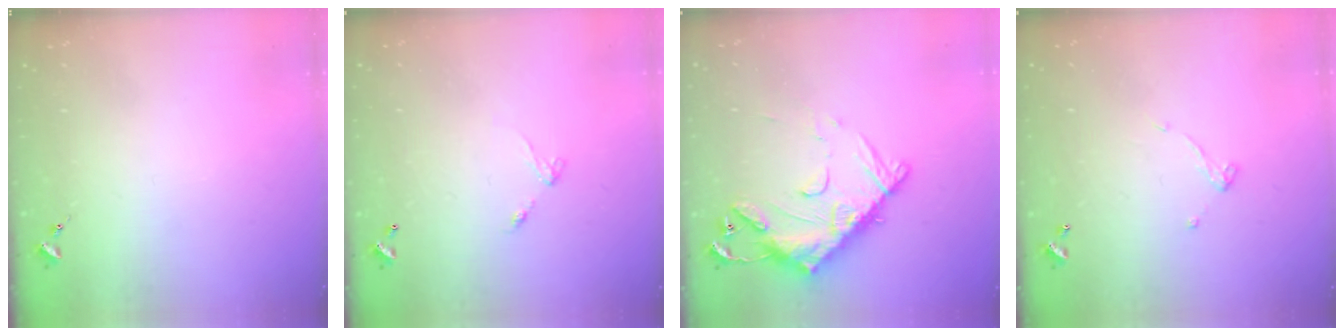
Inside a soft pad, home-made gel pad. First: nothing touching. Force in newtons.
{"total": 4.3, "press": 4.3, "slide": 0.3}
{"total": 15.5, "press": 15.4, "slide": 1.5}
{"total": 4.4, "press": 4.4, "slide": 0.2}